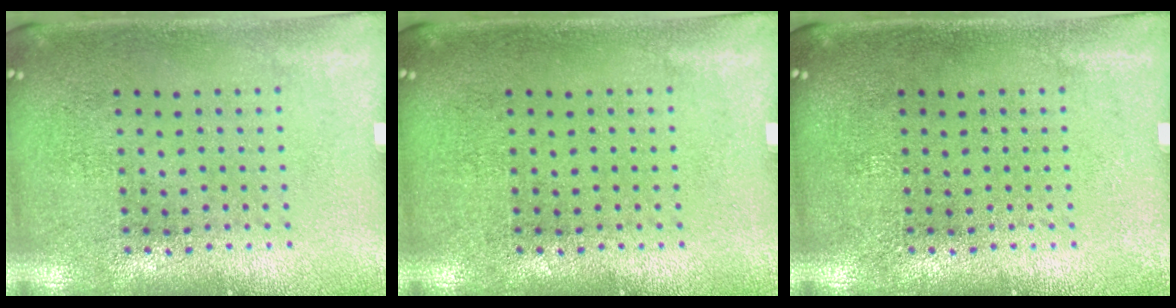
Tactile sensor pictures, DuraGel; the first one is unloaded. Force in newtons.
{"total": 0.0}
{"total": 0.0}